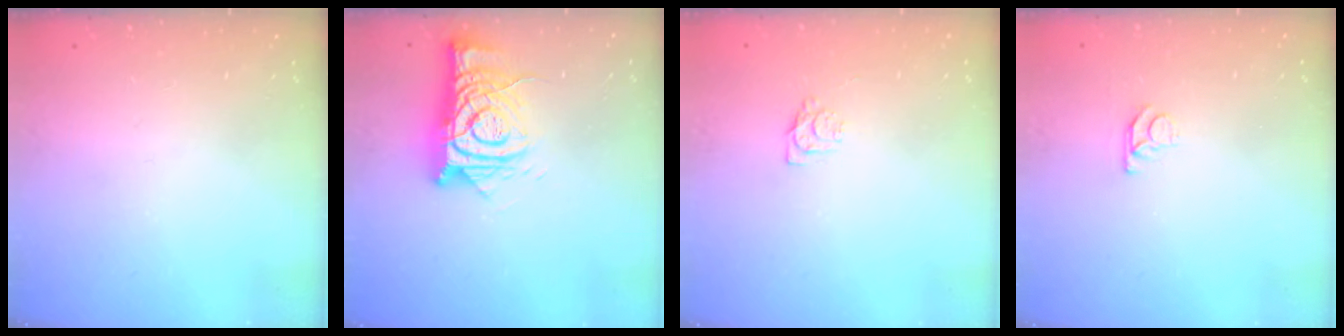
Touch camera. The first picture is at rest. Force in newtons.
{"total": 13.3, "press": 13.3, "slide": 1.1}
{"total": 4.7, "press": 4.6, "slide": 0.7}
{"total": 4.6, "press": 4.6, "slide": 0.3}